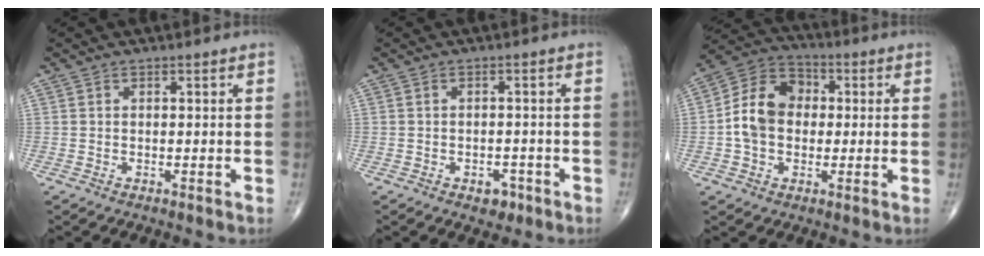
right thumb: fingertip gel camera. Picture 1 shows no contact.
{"total": 3.0, "force": [-1.7, 1.9, 1.6], "torque": [-0.008, 0.006, -0.019]}
{"total": 11.4, "force": [0.0, 8.9, 7.3], "torque": [-0.119, 0.033, -0.011]}